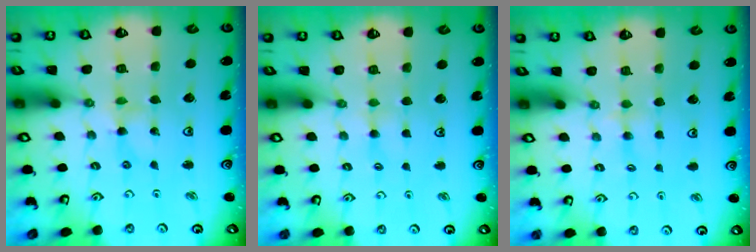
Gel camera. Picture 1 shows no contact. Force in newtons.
{"total": 1.6, "press": 1.6, "slide": 0.3}
{"total": 2.3, "press": 2.3, "slide": 0.4}